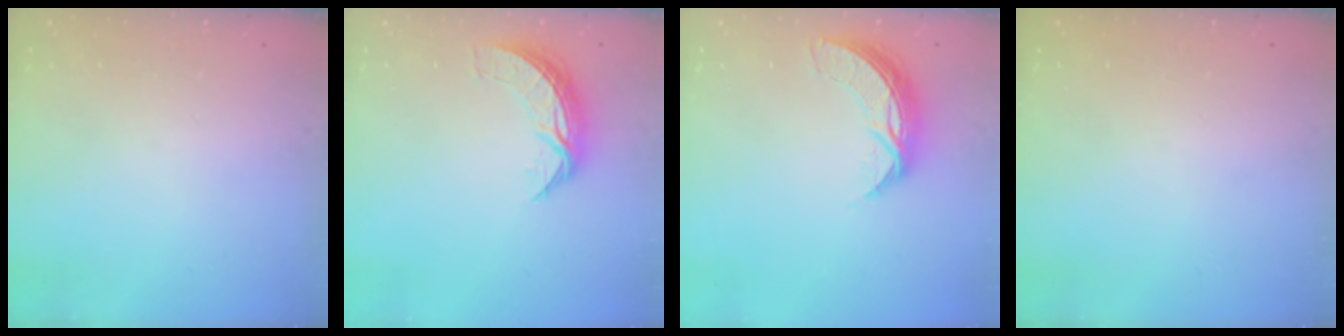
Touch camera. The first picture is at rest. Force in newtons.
{"total": 7.3, "press": 7.3, "slide": 0.2}
{"total": 8.9, "press": 8.9, "slide": 0.4}
{"total": 0.0}